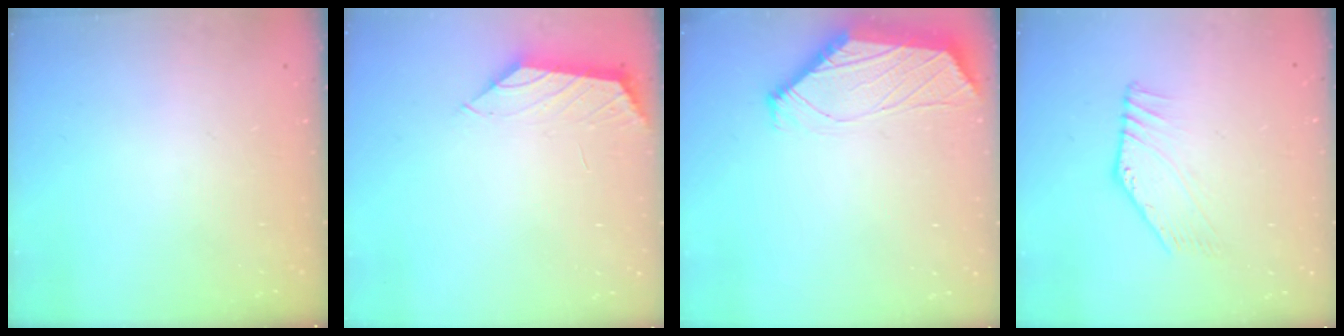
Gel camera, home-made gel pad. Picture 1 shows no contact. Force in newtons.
{"total": 1.1, "press": 1.0, "slide": 0.4}
{"total": 1.7, "press": 1.6, "slide": 0.3}
{"total": 2.9, "press": 2.9, "slide": 0.3}